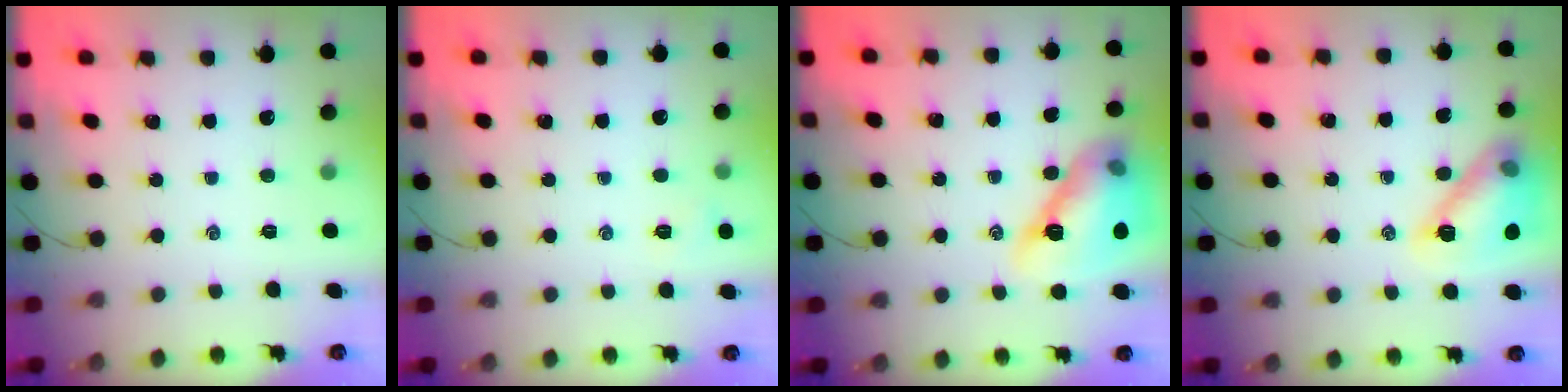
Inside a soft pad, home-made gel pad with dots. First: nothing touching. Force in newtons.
{"total": 5.1, "press": 5.0, "slide": 1.2}
{"total": 14.3, "press": 14.0, "slide": 2.8}
{"total": 13.6, "press": 13.6, "slide": 1.0}